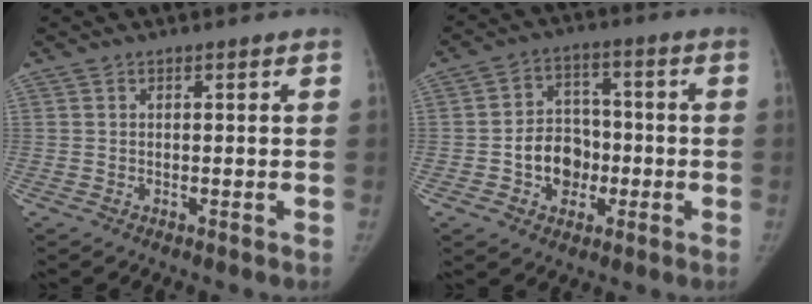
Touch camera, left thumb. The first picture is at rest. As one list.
[{"total": 9.4, "force": [-2.3, 7.7, 4.9], "torque": [-0.035, 0.026, -0.040]}]